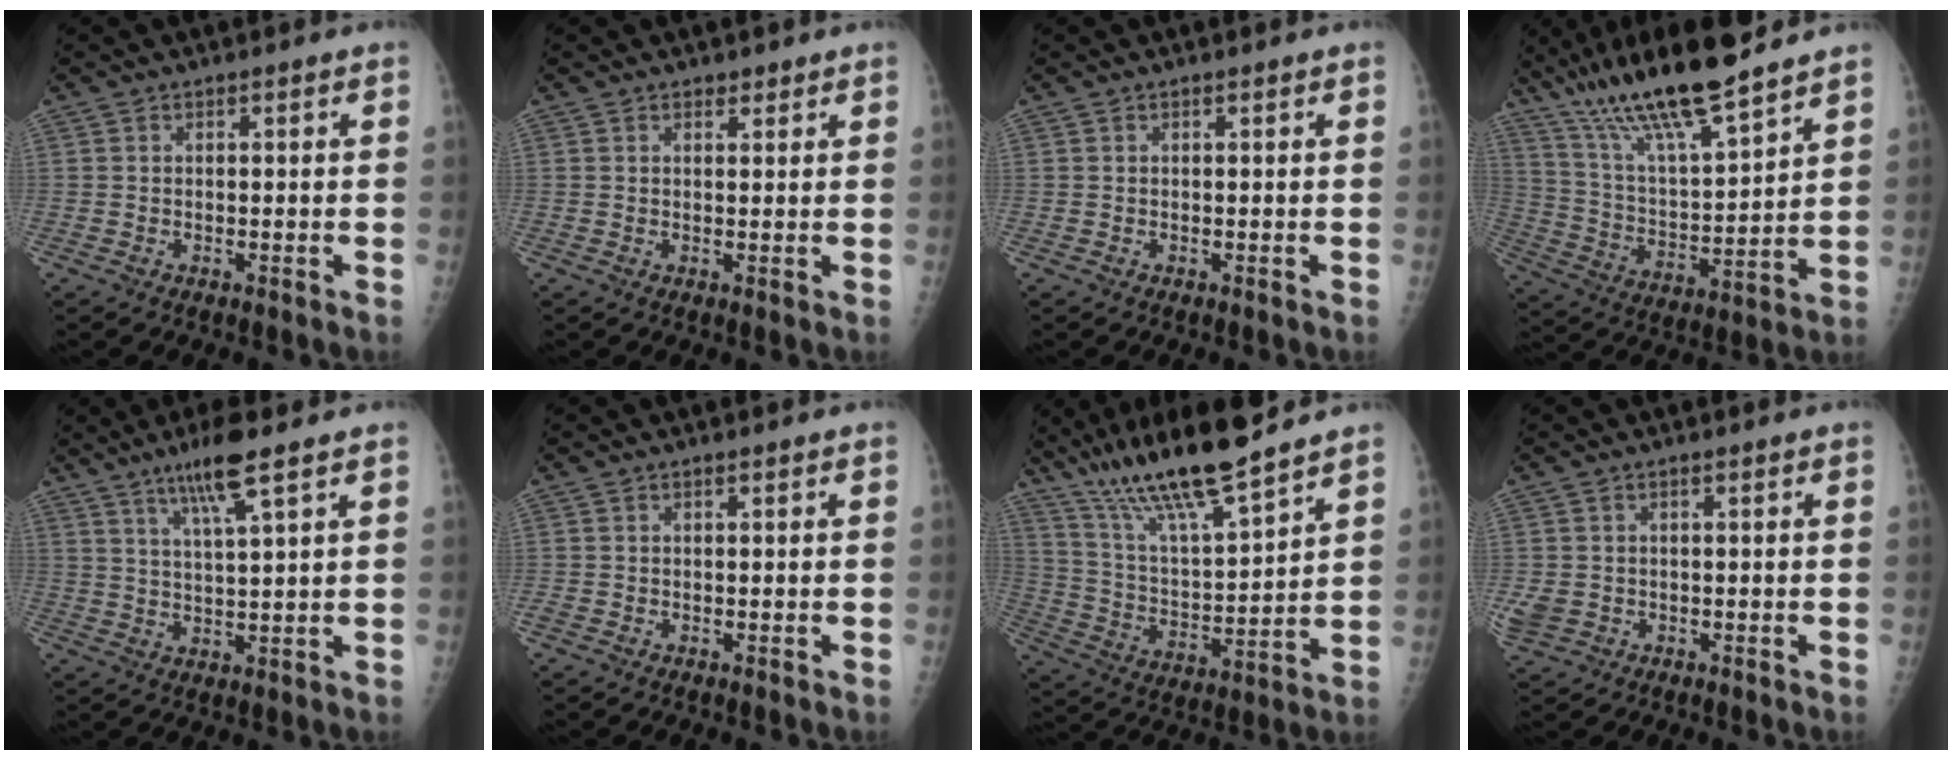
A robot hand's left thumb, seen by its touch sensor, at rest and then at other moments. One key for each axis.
{"total": 1.3, "fx": 1.1, "fy": 0.7, "fz": 0.4, "tx": 0.004, "ty": -0.007, "tz": 0.014}
{"total": 0.0}
{"total": 19.2, "fx": 14.8, "fy": 3.0, "fz": 11.9, "tx": -0.199, "ty": -0.063, "tz": 0.273}
{"total": 8.1, "fx": 5.0, "fy": 0.4, "fz": 6.3, "tx": -0.122, "ty": -0.023, "tz": 0.094}
{"total": 0.7, "fx": 0.0, "fy": 0.5, "fz": 0.5, "tx": -0.012, "ty": 0.001, "tz": 0.002}
{"total": 17.5, "fx": 14.0, "fy": 2.1, "fz": 10.4, "tx": -0.172, "ty": -0.068, "tz": 0.259}
{"total": 3.9, "fx": -0.6, "fy": 3.3, "fz": 1.9, "tx": -0.044, "ty": -0.002, "tz": -0.004}